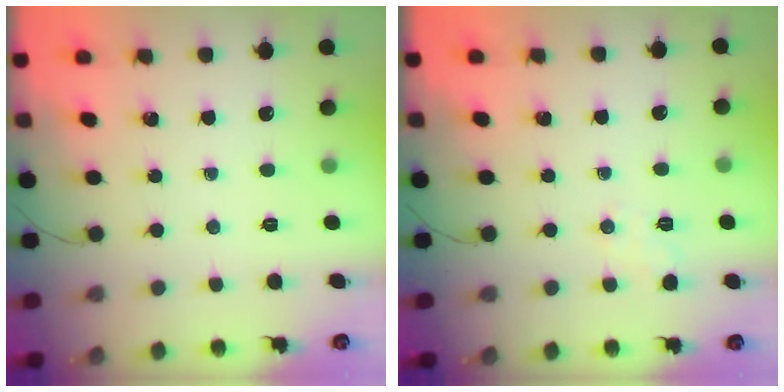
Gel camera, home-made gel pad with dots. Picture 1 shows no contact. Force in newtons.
{"total": 1.4, "press": 0.7, "slide": 1.2}